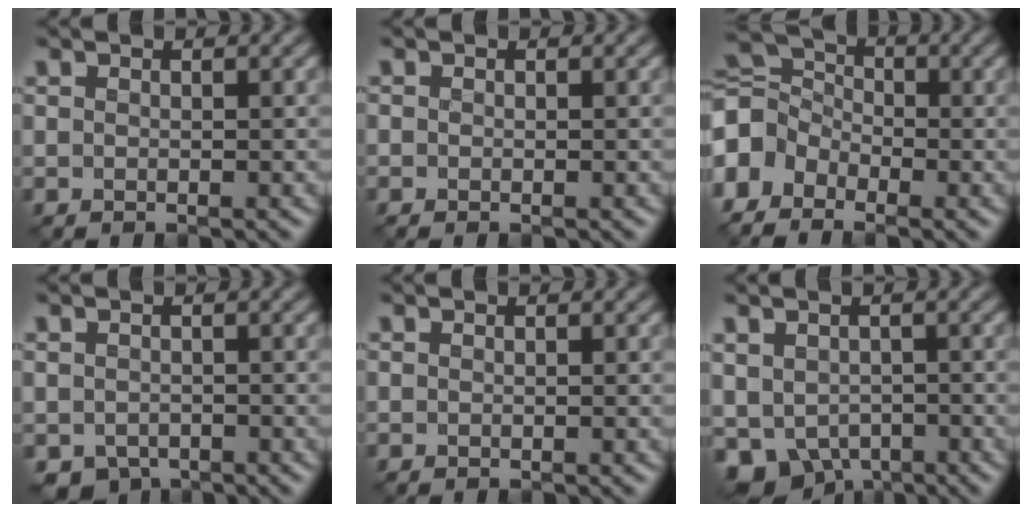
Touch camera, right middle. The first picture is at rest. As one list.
[{"total": 0.0}, {"total": 5.3, "force": [-2.6, 3.9, 2.5], "torque": [-0.057, 0.012, -0.078]}, {"total": 2.3, "force": [-1.5, 1.5, 0.9], "torque": [-0.018, -0.009, -0.030]}, {"total": 0.0}, {"total": 5.5, "force": [-2.1, 4.2, 2.9], "torque": [-0.058, -0.017, -0.036]}]